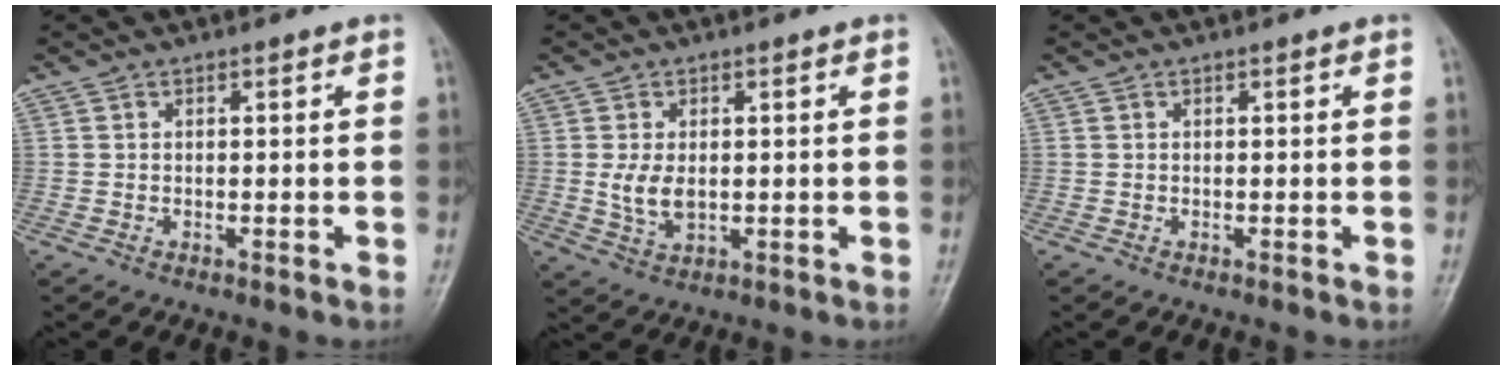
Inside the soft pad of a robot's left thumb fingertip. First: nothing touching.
{"total": 4.7, "force": [0.2, 2.9, 3.8], "torque": [-0.073, -0.008, 0.009]}
{"total": 0.0}